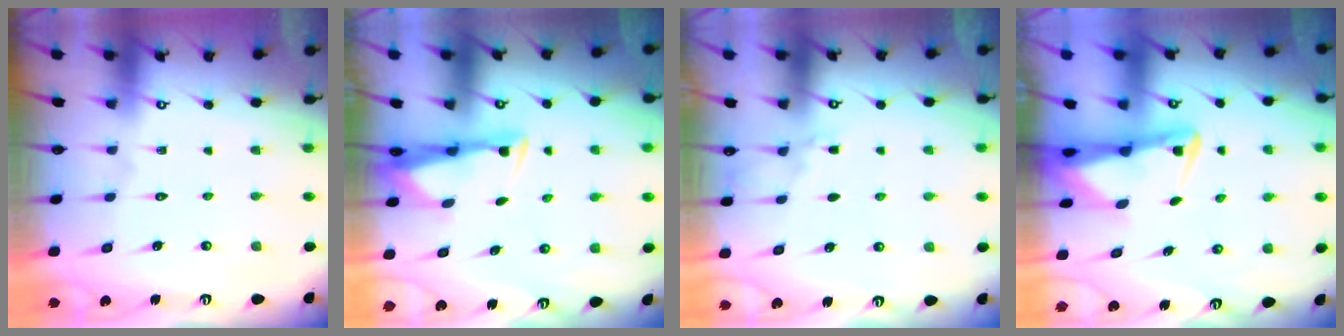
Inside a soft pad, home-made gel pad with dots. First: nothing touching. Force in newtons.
{"total": 2.9, "press": 2.8, "slide": 0.8}
{"total": 3.3, "press": 3.3, "slide": 0.5}
{"total": 3.0, "press": 2.9, "slide": 0.6}